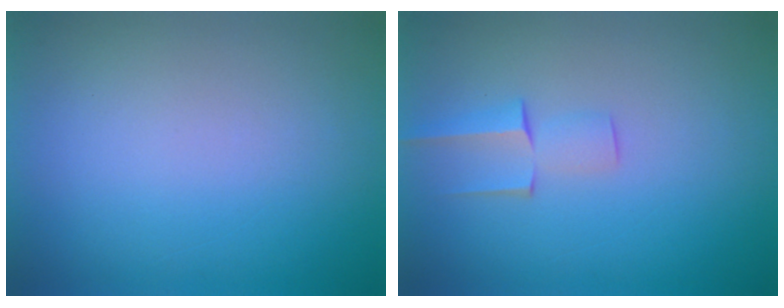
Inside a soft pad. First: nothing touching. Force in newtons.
{"total": 2.1}